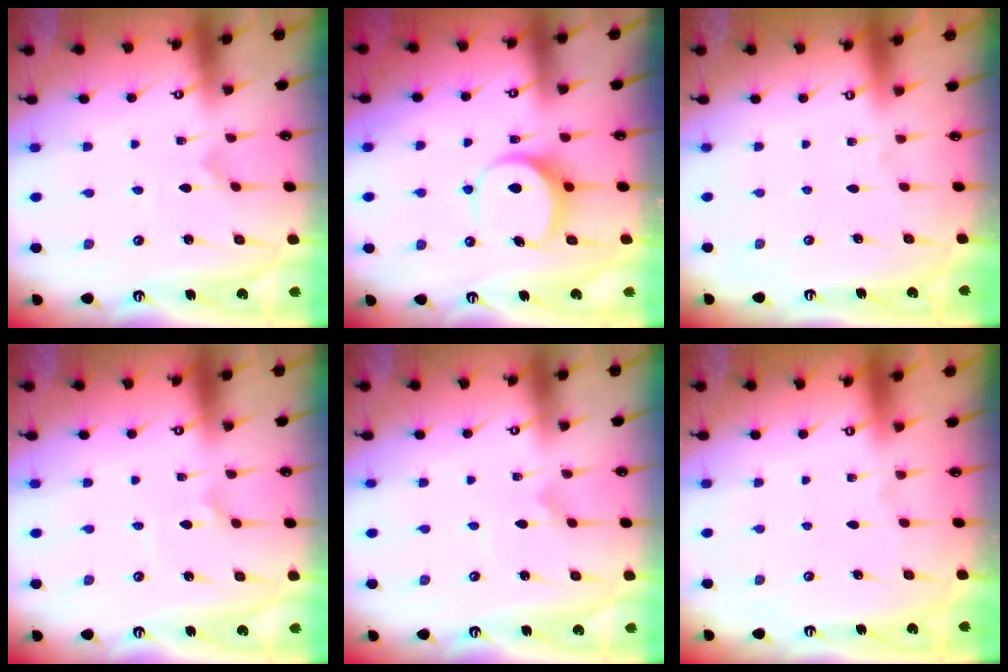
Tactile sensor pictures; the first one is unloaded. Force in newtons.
{"total": 7.1, "press": 7.1, "slide": 0.4}
{"total": 0.0}
{"total": 1.1, "press": 1.0, "slide": 0.2}
{"total": 0.9, "press": 0.9, "slide": 0.0}
{"total": 0.0}